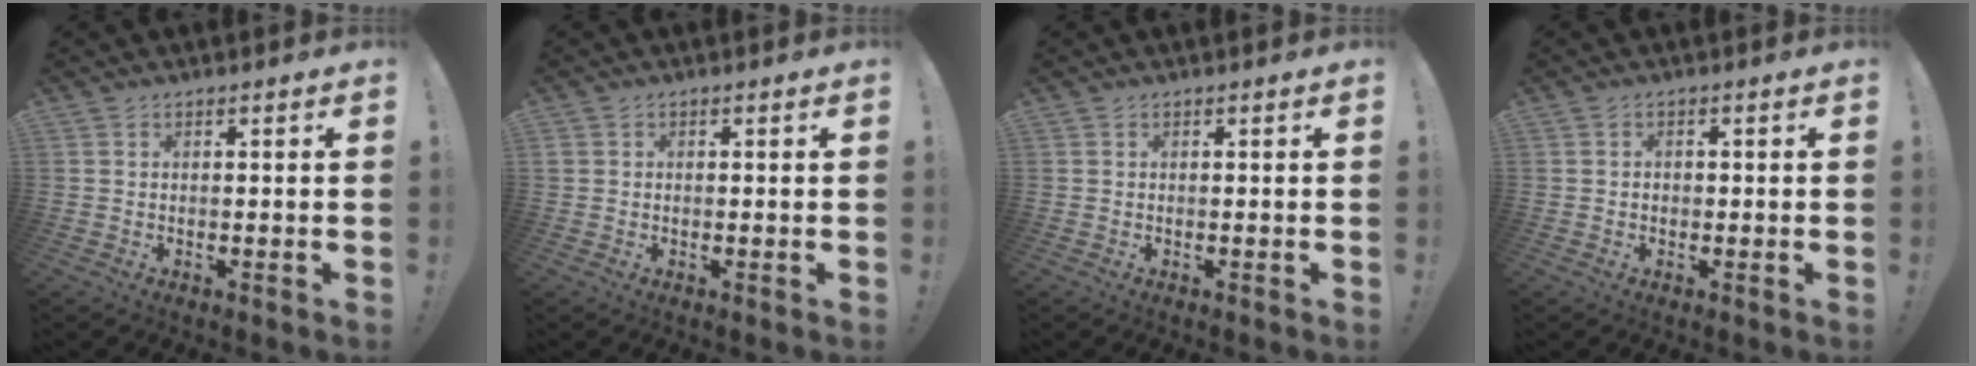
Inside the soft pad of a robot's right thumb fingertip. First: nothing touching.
{"total": 0.9, "force": [-0.1, 0.9, 0.0], "torque": [-0.006, 0.005, 0.001]}
{"total": 0.0}
{"total": 1.1, "force": [-0.6, 0.8, 0.6], "torque": [-0.010, 0.005, -0.011]}